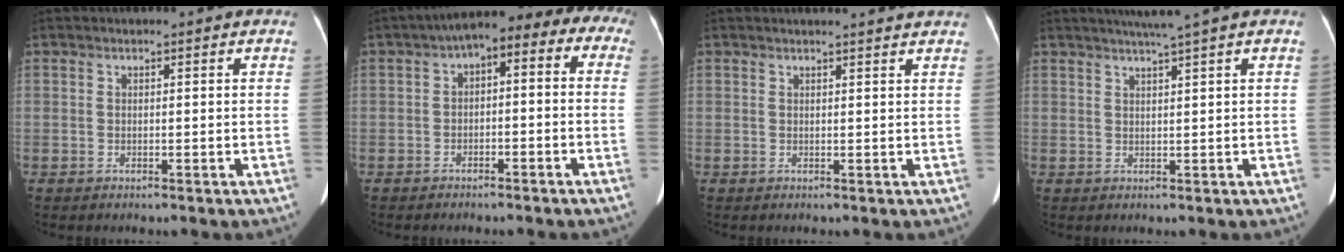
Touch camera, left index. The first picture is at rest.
{"total": 9.1, "force": [0.5, 5.2, 7.5], "torque": [-0.082, 0.059, -0.003]}
{"total": 4.8, "force": [4.6, -0.3, 1.4], "torque": [-0.017, 0.009, 0.042]}
{"total": 4.0, "force": [3.0, -1.2, 2.3], "torque": [-0.037, 0.007, 0.053]}